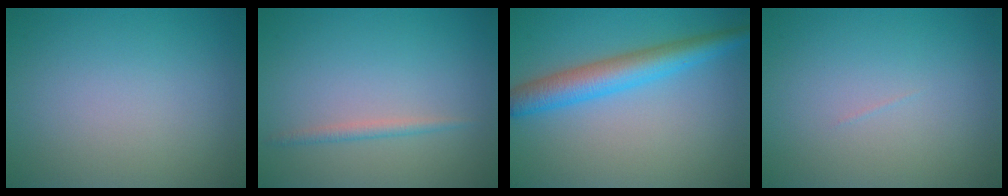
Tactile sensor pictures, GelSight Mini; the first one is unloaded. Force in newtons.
{"total": 1.2, "press": 1.2, "slide": 0.0}
{"total": 5.0, "press": 5.0, "slide": 0.1}
{"total": 0.0}